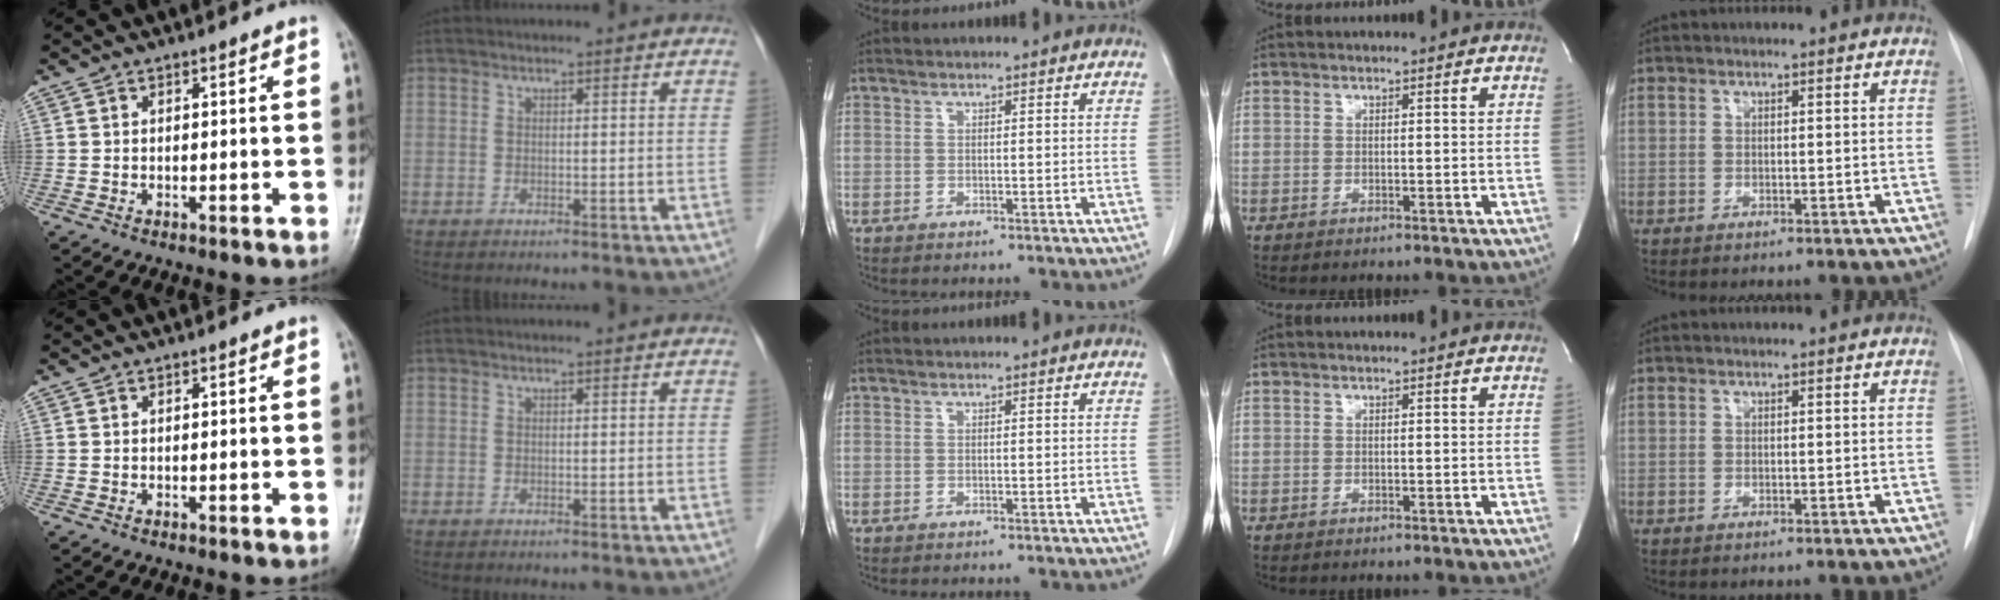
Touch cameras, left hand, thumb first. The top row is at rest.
{}